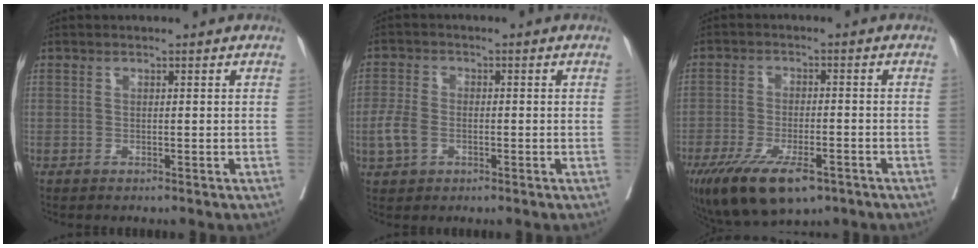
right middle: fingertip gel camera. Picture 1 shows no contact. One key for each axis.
{"total": 4.2, "fx": -1.2, "fy": 2.7, "fz": 3.0, "tx": -0.077, "ty": 0.003, "tz": -0.023}
{"total": 12.4, "fx": -7.8, "fy": 4.3, "fz": 8.6, "tx": -0.160, "ty": -0.022, "tz": -0.128}